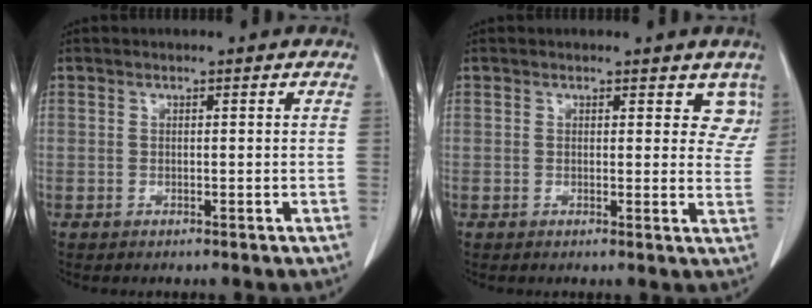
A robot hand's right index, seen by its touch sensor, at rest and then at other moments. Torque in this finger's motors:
{"motor_torque": [-0.14, 0.10, -0.03, -0.01]}